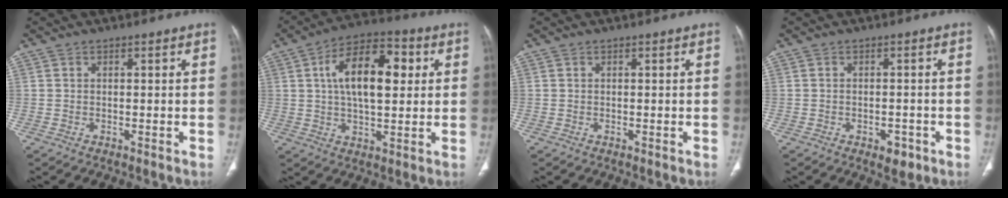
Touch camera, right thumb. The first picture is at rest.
{"total": 14.9, "force": [3.2, 7.4, 12.5], "torque": [-0.190, 0.014, 0.049]}
{"total": 0.0}
{"total": 3.4, "force": [-1.7, 2.0, 2.1], "torque": [-0.017, 0.006, -0.017]}